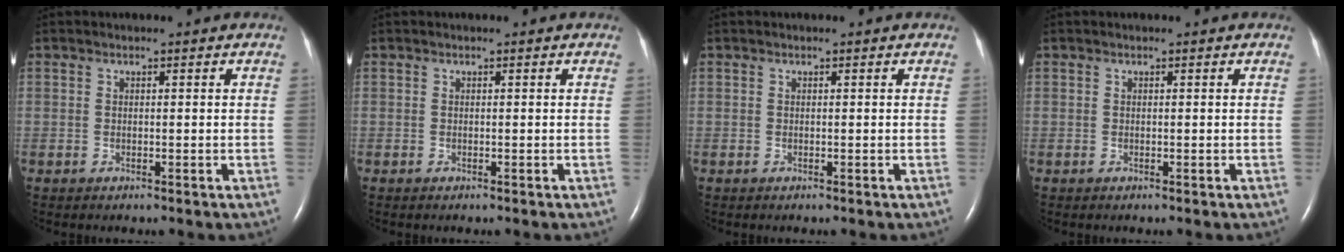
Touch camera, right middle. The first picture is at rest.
{"total": 0.0}
{"total": 0.0}
{"total": 0.0}